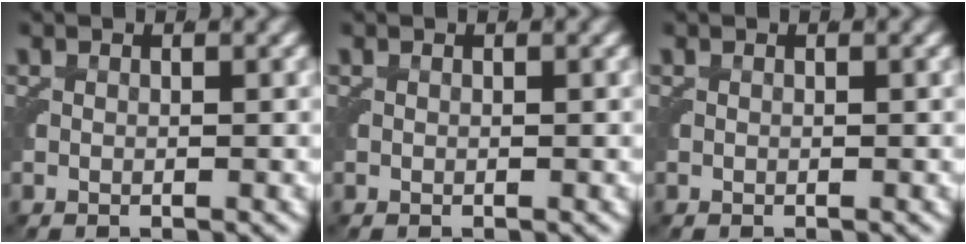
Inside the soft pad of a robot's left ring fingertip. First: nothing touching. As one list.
[{"total": 0.0}, {"total": 0.0}]